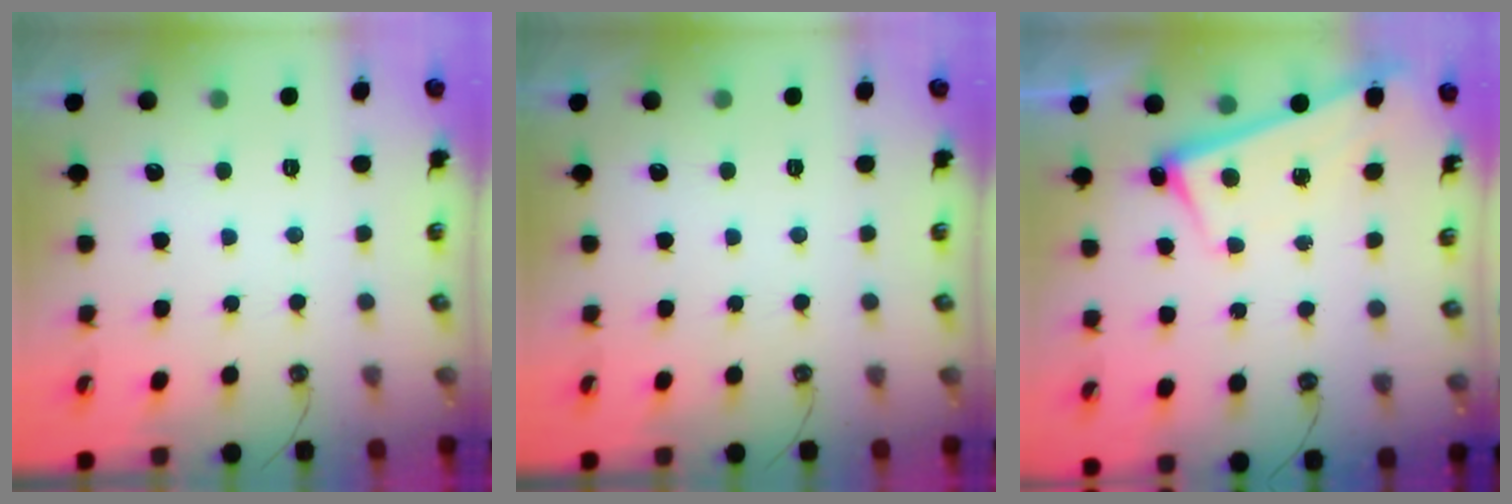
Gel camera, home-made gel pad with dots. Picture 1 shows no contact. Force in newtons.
{"total": 0.0}
{"total": 2.7, "press": 2.7, "slide": 0.5}